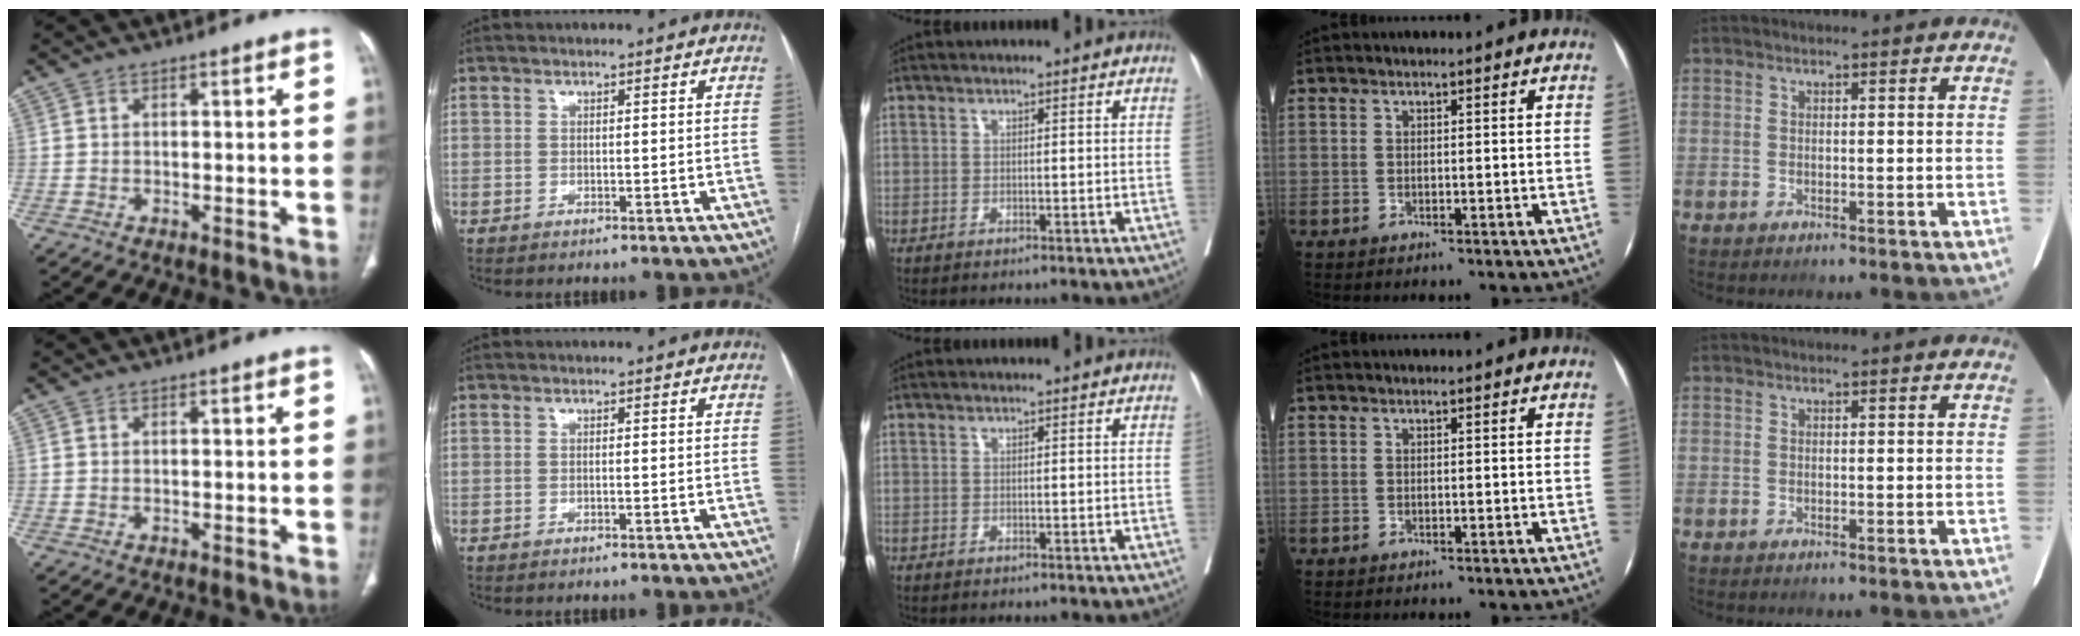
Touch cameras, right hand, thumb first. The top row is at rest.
{}